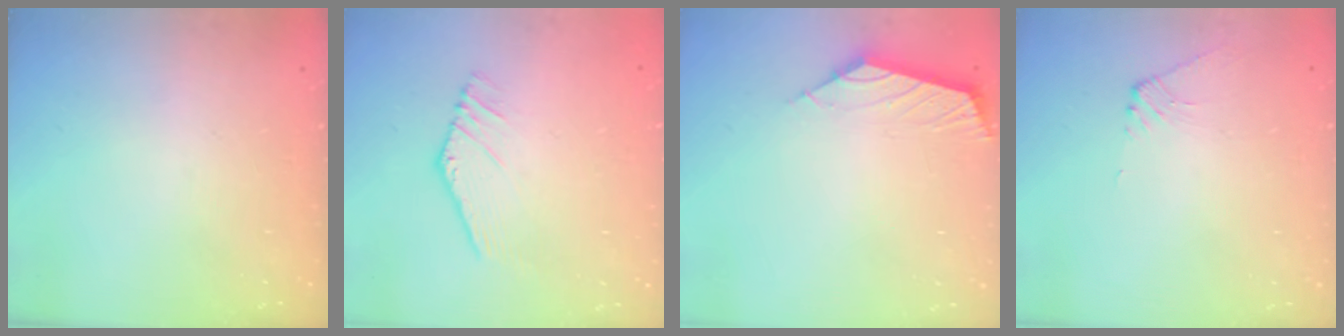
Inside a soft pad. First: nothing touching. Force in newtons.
{"total": 4.4, "press": 4.4, "slide": 0.2}
{"total": 2.8, "press": 2.7, "slide": 0.7}
{"total": 2.1, "press": 2.1, "slide": 0.5}